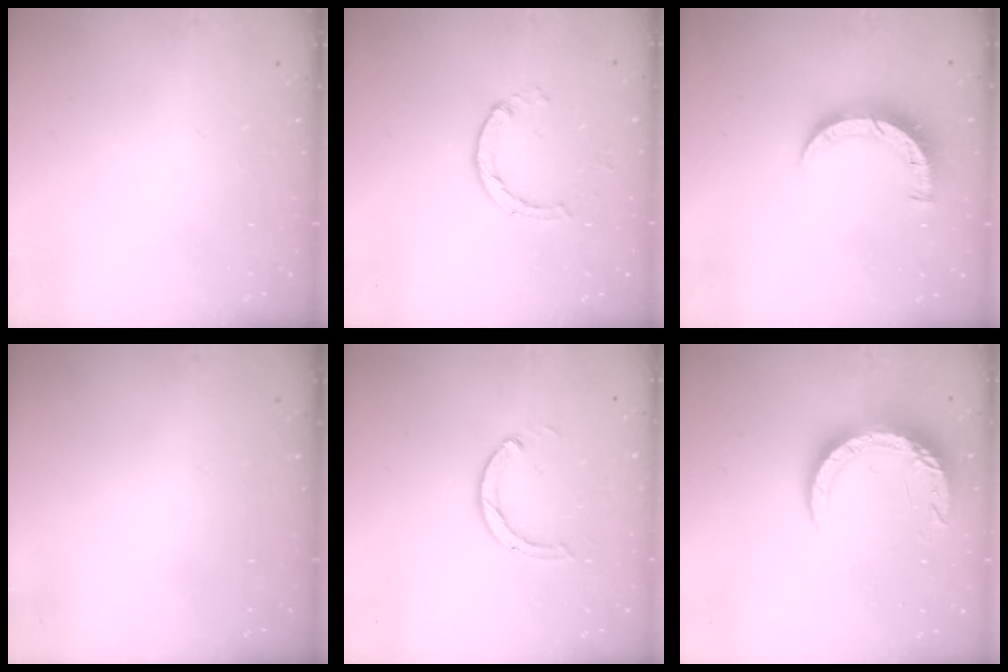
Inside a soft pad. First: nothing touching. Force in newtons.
{"total": 1.4, "press": 1.4, "slide": 0.2}
{"total": 7.7, "press": 7.7, "slide": 0.5}
{"total": 0.0}
{"total": 3.0, "press": 3.0, "slide": 0.3}
{"total": 12.0, "press": 11.9, "slide": 1.2}